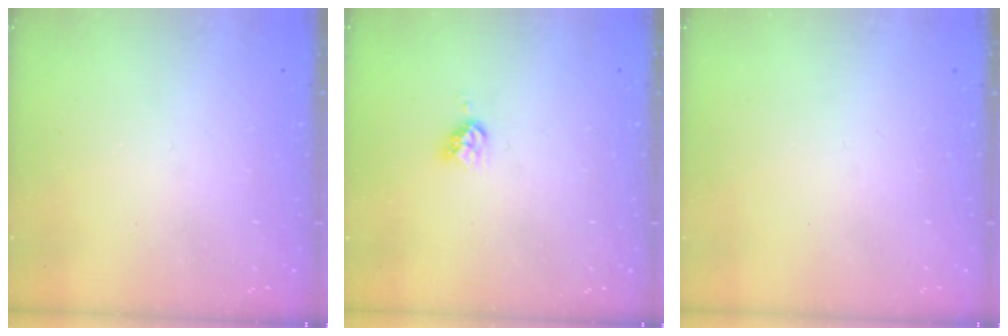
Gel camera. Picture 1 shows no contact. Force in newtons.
{"total": 4.3, "press": 4.3, "slide": 0.0}
{"total": 0.0}